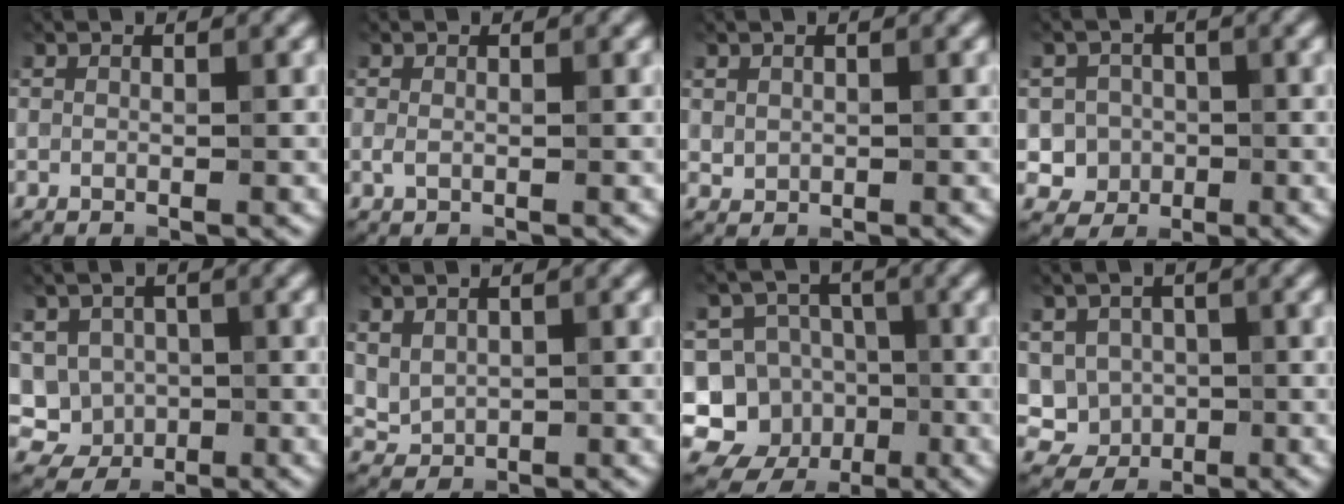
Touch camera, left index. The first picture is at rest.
{"total": 0.7, "force": [0.0, 0.4, 0.6], "torque": [-0.013, -0.002, 0.000]}
{"total": 0.8, "force": [0.4, 0.7, 0.2], "torque": [-0.004, -0.004, 0.011]}
{"total": 3.4, "force": [-0.7, 3.3, 0.6], "torque": [0.012, 0.003, -0.027]}
{"total": 5.1, "force": [-0.3, 4.8, 1.5], "torque": [-0.019, 0.009, -0.021]}
{"total": 1.8, "force": [0.9, 1.4, 0.9], "torque": [-0.018, -0.004, 0.025]}
{"total": 8.9, "force": [-3.0, 8.1, 2.2], "torque": [-0.031, 0.011, -0.065]}
{"total": 4.4, "force": [-0.2, 4.2, 1.4], "torque": [-0.016, 0.006, -0.015]}